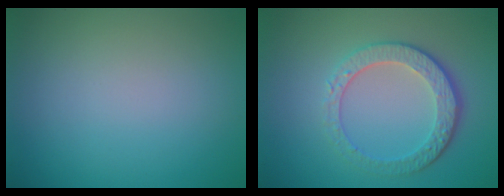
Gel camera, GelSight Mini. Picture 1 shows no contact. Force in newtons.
{"total": 4.7, "press": 3.3, "slide": 3.3}